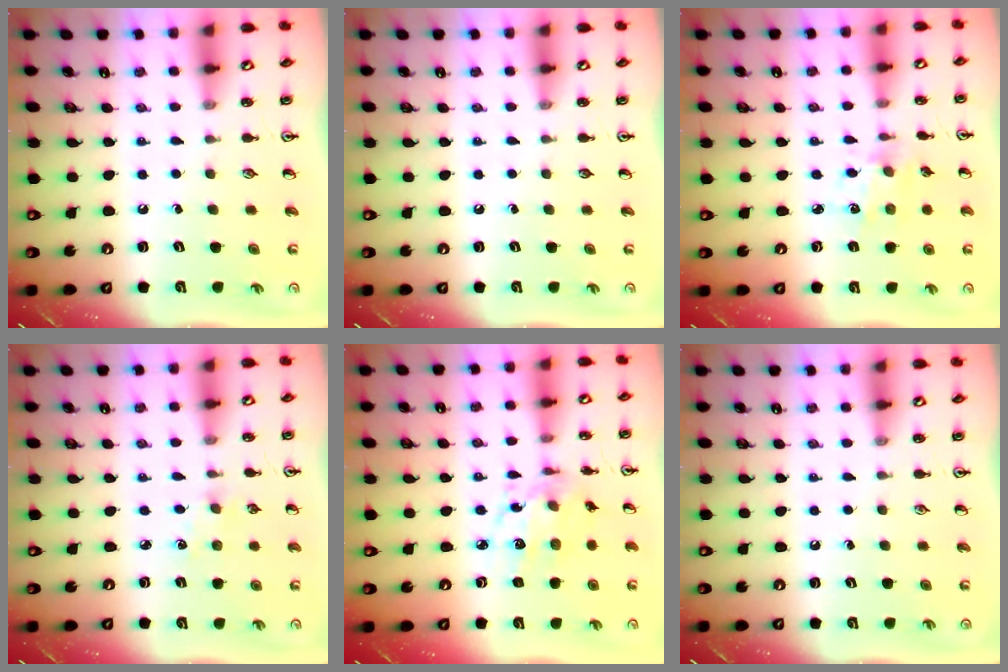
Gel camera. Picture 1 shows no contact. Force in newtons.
{"total": 0.0}
{"total": 2.9, "press": 2.8, "slide": 0.8}
{"total": 1.3, "press": 1.3, "slide": 0.3}
{"total": 9.4, "press": 9.4, "slide": 0.6}
{"total": 0.0}